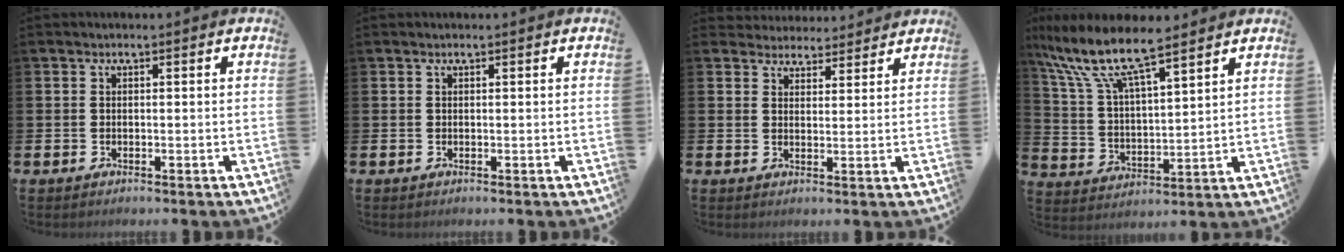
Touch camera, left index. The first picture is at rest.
{"total": 0.0}
{"total": 3.7, "force": [3.5, 1.1, -0.4], "torque": [-0.002, -0.020, 0.063]}
{"total": 10.1, "force": [8.7, 1.9, 4.8], "torque": [-0.133, -0.045, 0.151]}